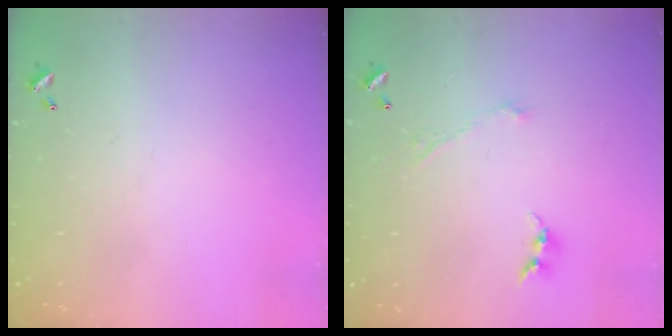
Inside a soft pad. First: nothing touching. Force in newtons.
{"total": 1.1, "press": 1.0, "slide": 0.6}